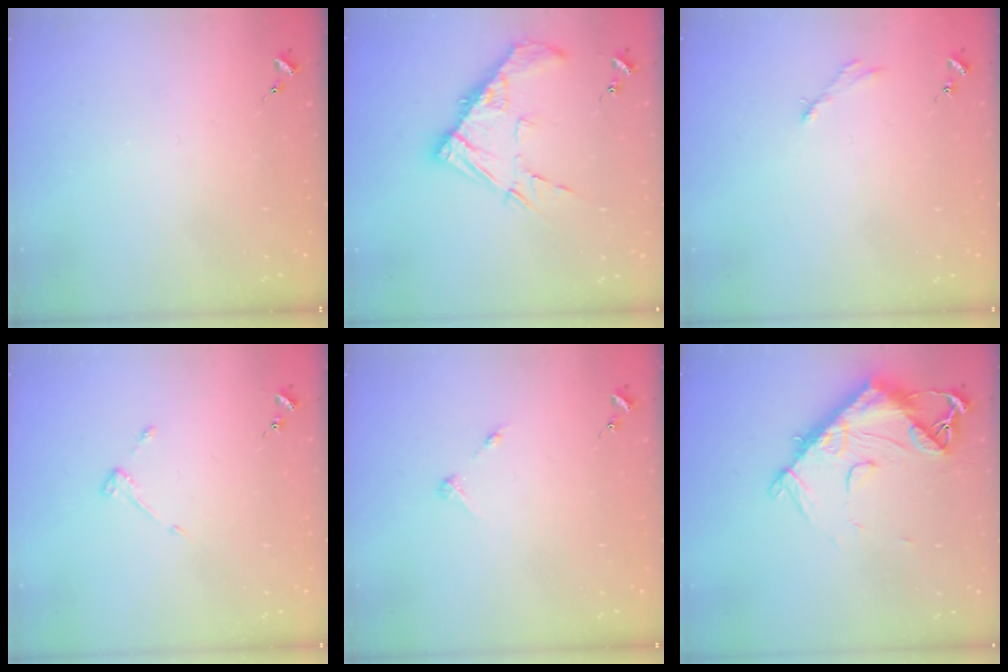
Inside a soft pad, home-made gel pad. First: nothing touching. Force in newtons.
{"total": 13.3, "press": 13.2, "slide": 1.2}
{"total": 2.5, "press": 2.5, "slide": 0.3}
{"total": 2.9, "press": 2.9, "slide": 0.5}
{"total": 2.8, "press": 2.8, "slide": 0.3}
{"total": 13.6, "press": 13.5, "slide": 1.4}